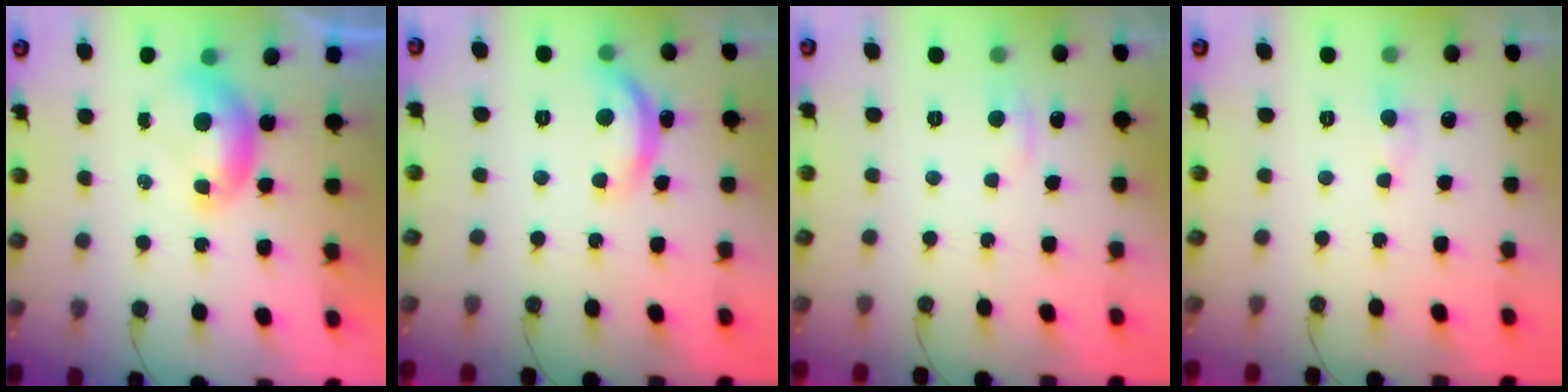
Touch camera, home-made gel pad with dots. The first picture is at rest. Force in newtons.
{"total": 5.7, "press": 5.6, "slide": 0.6}
{"total": 1.4, "press": 1.3, "slide": 0.6}
{"total": 0.5, "press": 0.4, "slide": 0.4}